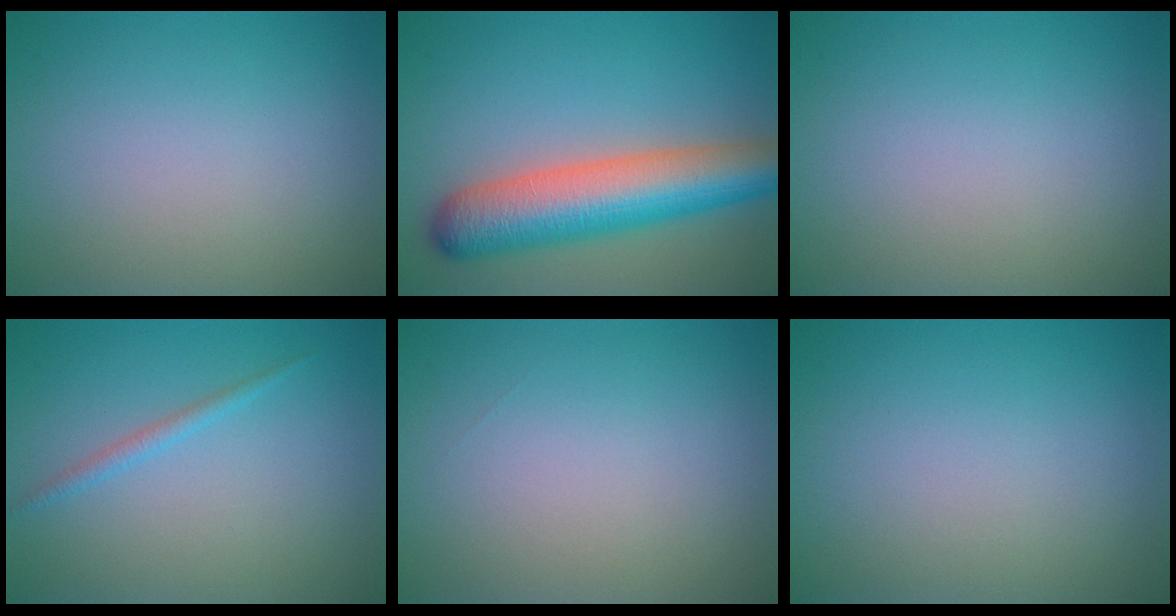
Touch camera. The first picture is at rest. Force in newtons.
{"total": 9.0, "press": 9.0, "slide": 0.4}
{"total": 0.0}
{"total": 1.1, "press": 1.1, "slide": 0.1}
{"total": 0.0}
{"total": 0.0}